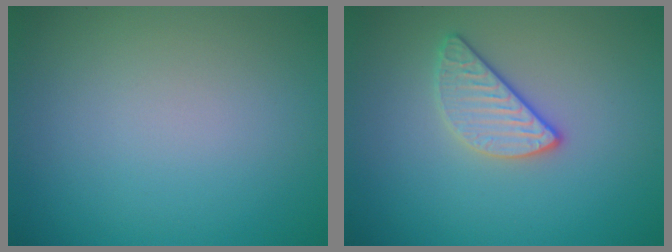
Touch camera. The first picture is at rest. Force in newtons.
{"total": 2.5, "press": 2.4, "slide": 0.8}